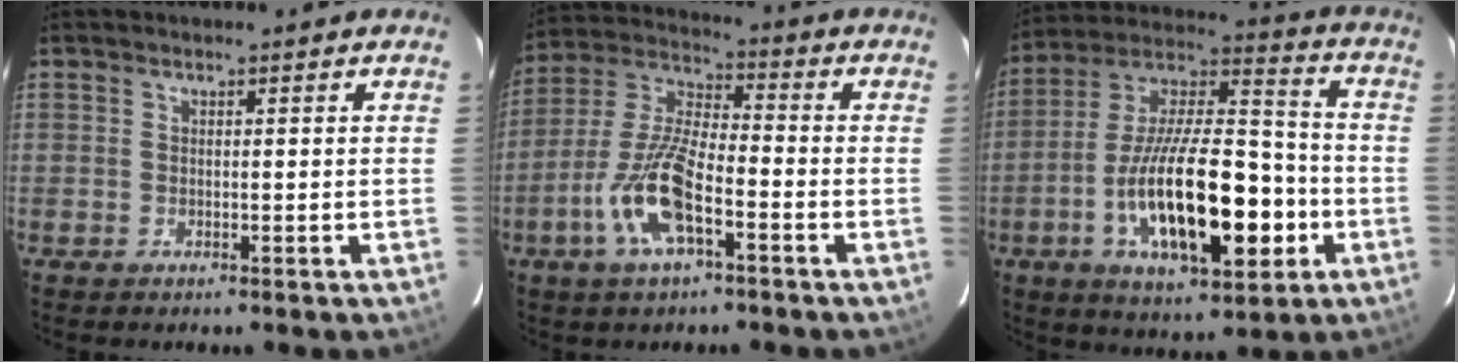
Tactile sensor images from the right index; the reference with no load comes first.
{"total": 13.2, "force": [-5.8, 4.2, 11.1], "torque": [-0.240, -0.005, -0.115]}
{"total": 23.2, "force": [-7.0, 8.8, 20.4], "torque": [-0.369, -0.002, -0.112]}